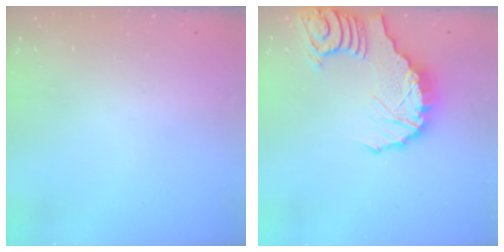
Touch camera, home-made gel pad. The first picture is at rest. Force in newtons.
{"total": 14.2, "press": 14.1, "slide": 2.0}